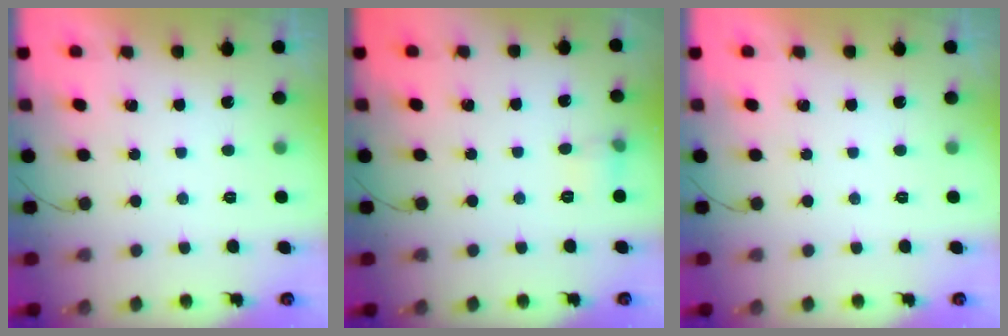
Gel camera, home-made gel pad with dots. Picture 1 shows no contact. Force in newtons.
{"total": 5.4, "press": 5.2, "slide": 1.5}
{"total": 0.0}